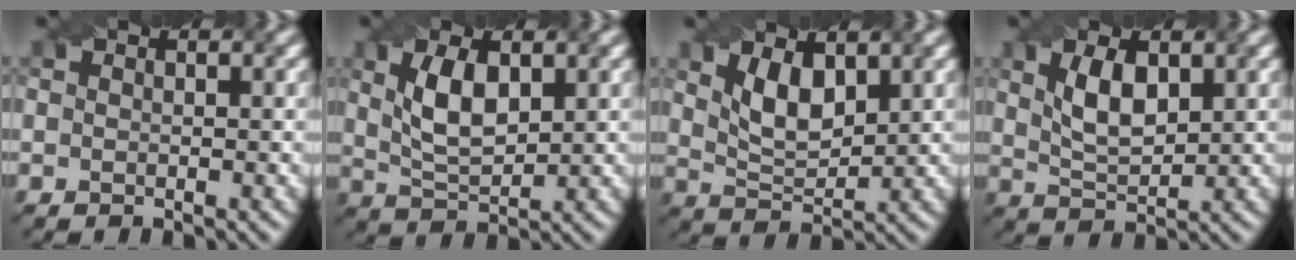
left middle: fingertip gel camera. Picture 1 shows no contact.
{"total": 4.6, "force": [0.9, 2.2, 3.9], "torque": [-0.087, 0.005, 0.024]}
{"total": 3.9, "force": [1.5, 1.9, 3.1], "torque": [-0.068, -0.002, 0.033]}
{"total": 3.9, "force": [1.1, 1.8, 3.3], "torque": [-0.075, 0.004, 0.026]}